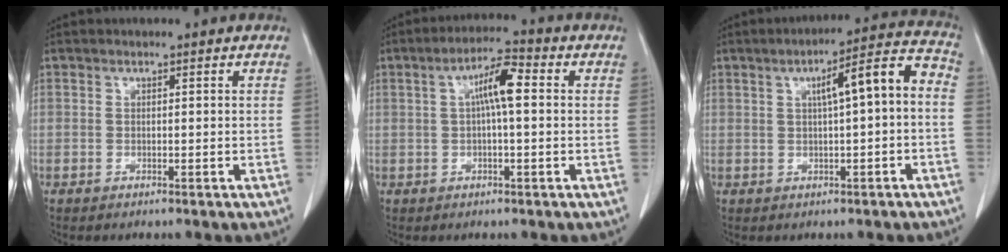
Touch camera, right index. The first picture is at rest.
{"total": 6.2, "force": [0.9, 1.1, 6.0], "torque": [-0.108, 0.019, 0.013]}
{"total": 8.6, "force": [0.6, 1.2, 8.5], "torque": [-0.118, 0.031, 0.005]}